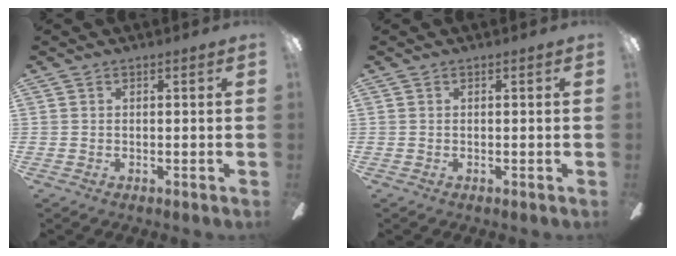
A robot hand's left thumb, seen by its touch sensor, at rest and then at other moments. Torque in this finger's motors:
{"motor_torque": [-0.01, -0.01, -0.10, 0.10, 0.00]}